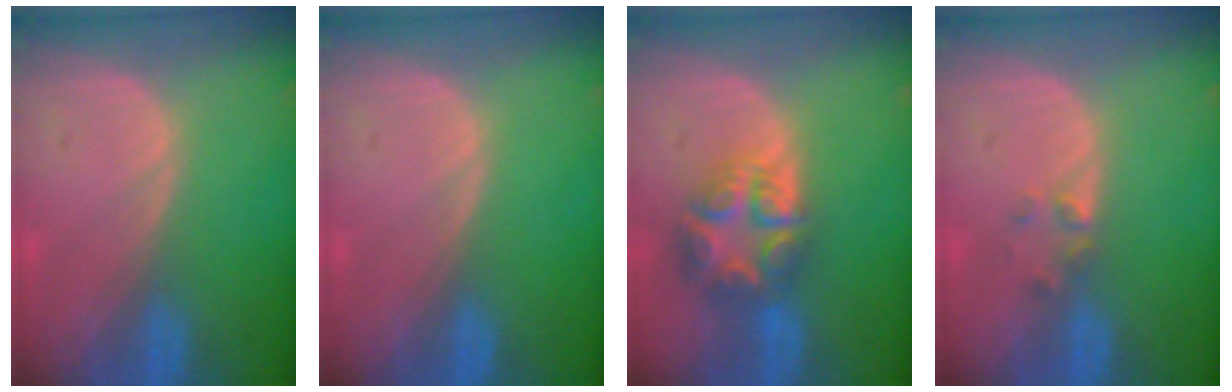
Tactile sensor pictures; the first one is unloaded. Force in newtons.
{"total": 0.0}
{"total": 8.0, "press": 6.9, "slide": 4.2}
{"total": 1.6, "press": 1.4, "slide": 0.9}